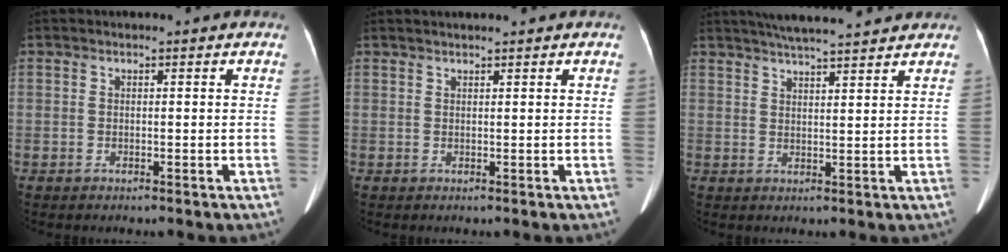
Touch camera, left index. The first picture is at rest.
{"total": 2.1, "force": [1.9, 0.0, 0.9], "torque": [-0.009, 0.022, 0.033]}
{"total": 11.1, "force": [10.0, 0.9, 4.9], "torque": [-0.080, 0.026, 0.140]}